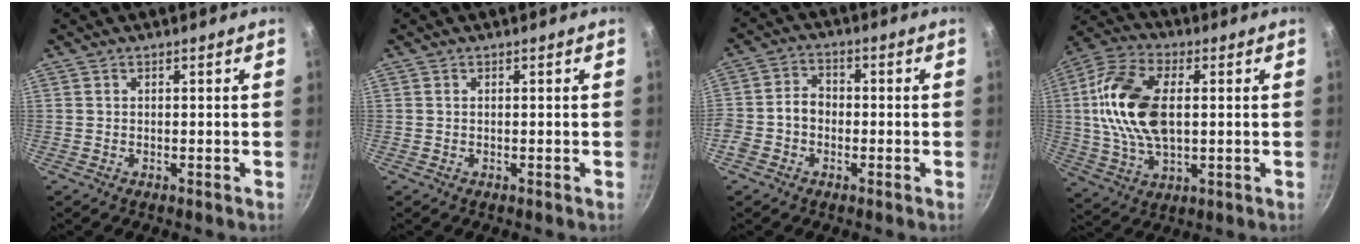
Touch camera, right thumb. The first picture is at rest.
{"total": 0.0}
{"total": 5.5, "force": [-1.5, 4.4, 2.8], "torque": [-0.033, 0.023, -0.040]}
{"total": 17.1, "force": [1.8, 9.7, 13.9], "torque": [-0.261, 0.010, 0.026]}